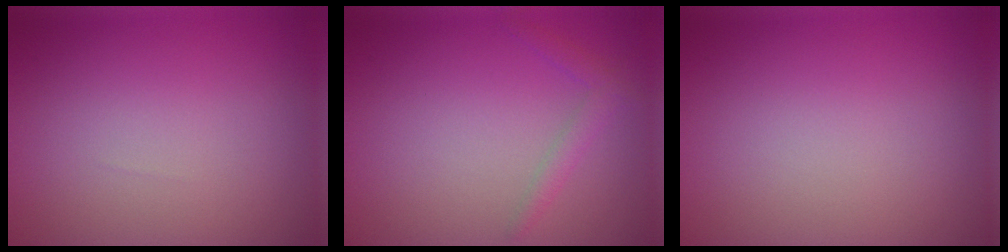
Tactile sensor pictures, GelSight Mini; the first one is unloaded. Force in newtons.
{"total": 1.4, "press": 1.4, "slide": 0.1}
{"total": 0.0}